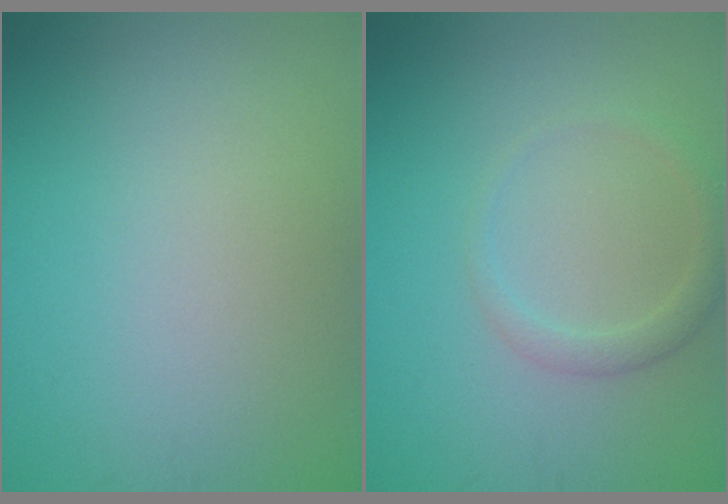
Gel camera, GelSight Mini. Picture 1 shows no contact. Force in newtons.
{"total": 1.7, "press": 1.7, "slide": 0.1}